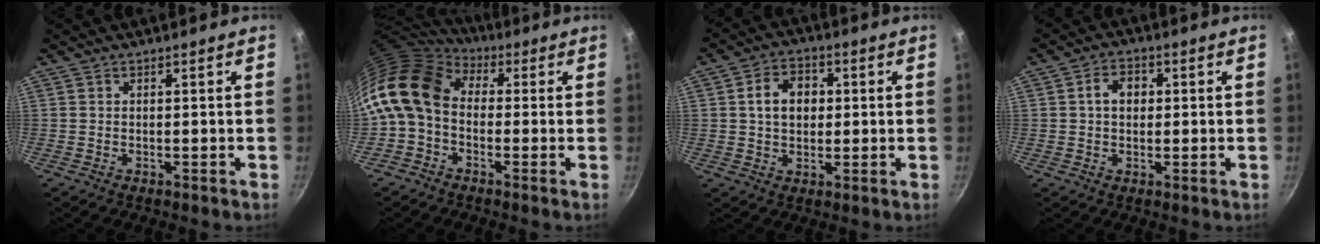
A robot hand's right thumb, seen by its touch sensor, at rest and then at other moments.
{"total": 12.7, "force": [0.8, 9.4, 8.6], "torque": [-0.152, 0.022, -0.011]}
{"total": 7.9, "force": [1.1, 6.0, 5.0], "torque": [-0.059, 0.011, 0.012]}
{"total": 4.9, "force": [0.7, 3.8, 3.1], "torque": [-0.033, 0.010, 0.005]}